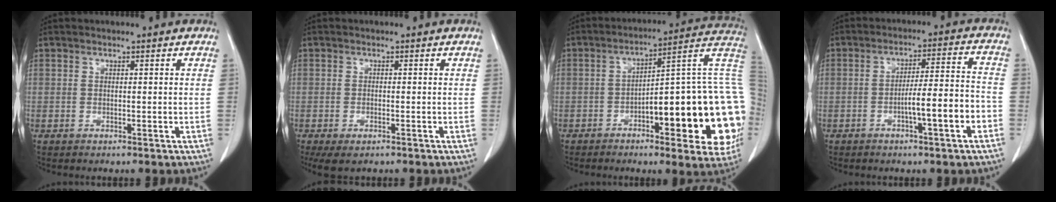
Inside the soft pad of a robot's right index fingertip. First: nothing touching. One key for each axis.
{"total": 3.9, "fx": -2.4, "fy": 1.5, "fz": 2.6, "tx": -0.048, "ty": -0.010, "tz": -0.035}
{"total": 25.3, "fx": -5.0, "fy": 5.4, "fz": 24.2, "tx": -0.233, "ty": 0.029, "tz": -0.057}
{"total": 8.2, "fx": -3.3, "fy": 0.3, "fz": 7.5, "tx": -0.119, "ty": 0.016, "tz": -0.049}